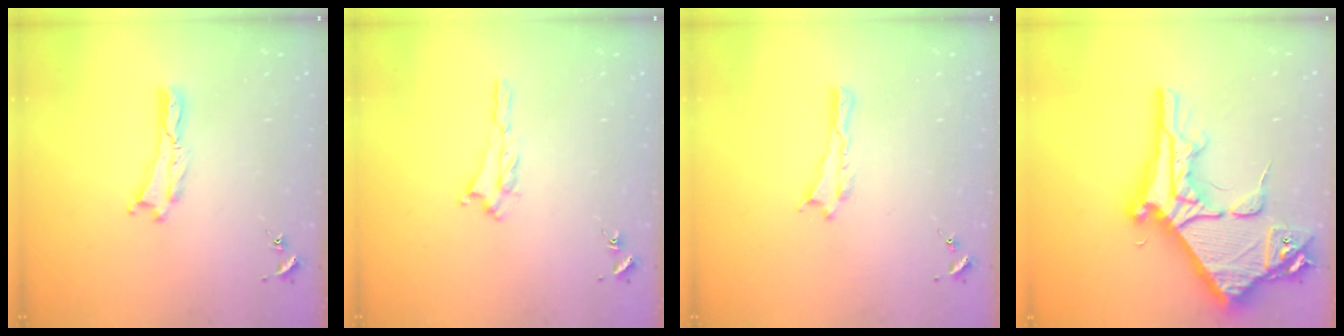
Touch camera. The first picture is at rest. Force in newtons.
{"total": 1.2, "press": 1.1, "slide": 0.5}
{"total": 0.0}
{"total": 13.6, "press": 13.6, "slide": 1.4}